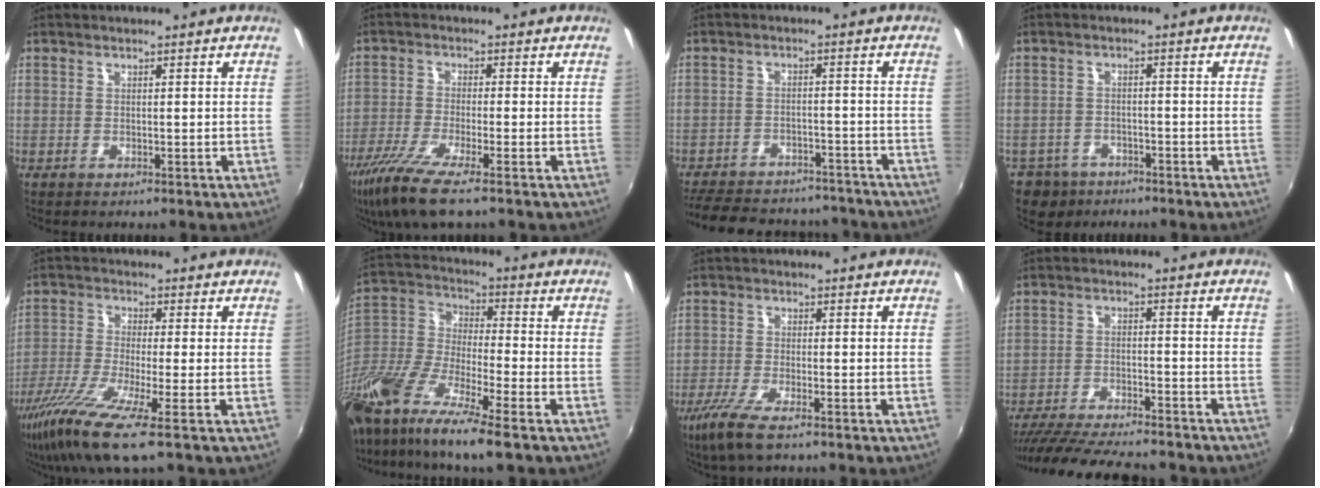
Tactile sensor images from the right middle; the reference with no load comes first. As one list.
[{"total": 9.3, "force": [-6.4, 0.7, 6.7], "torque": [-0.156, -0.034, -0.122]}, {"total": 21.2, "force": [-18.0, 7.9, 7.8], "torque": [-0.176, 0.016, -0.234]}, {"total": 6.6, "force": [-4.7, 4.3, 1.4], "torque": [-0.050, 0.002, -0.077]}, {"total": 12.8, "force": [-7.3, 1.0, 10.5], "torque": [-0.228, -0.041, -0.142]}, {"total": 20.3, "force": [-13.6, 3.5, 14.7], "torque": [-0.292, -0.042, -0.271]}, {"total": 6.8, "force": [-4.5, 1.1, 5.0], "torque": [-0.122, -0.022, -0.087]}, {"total": 18.8, "force": [-16.5, 3.2, 8.5], "torque": [-0.166, -0.028, -0.255]}]